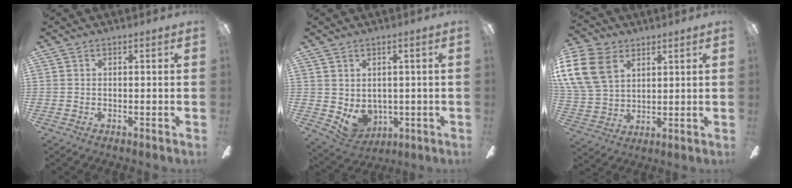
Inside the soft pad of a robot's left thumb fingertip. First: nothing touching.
{"total": 5.7, "force": [0.7, 5.0, 2.7], "torque": [-0.064, -0.009, 0.022]}
{"total": 16.0, "force": [6.7, 11.5, 8.9], "torque": [-0.207, -0.010, 0.131]}